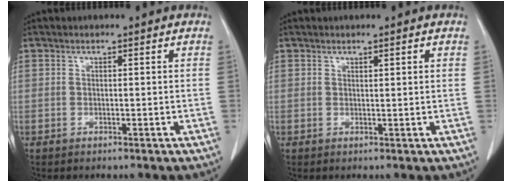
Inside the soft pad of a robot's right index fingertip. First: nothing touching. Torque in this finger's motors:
{"motor_torque": [-0.22, 0.02, 0.00, -0.01]}